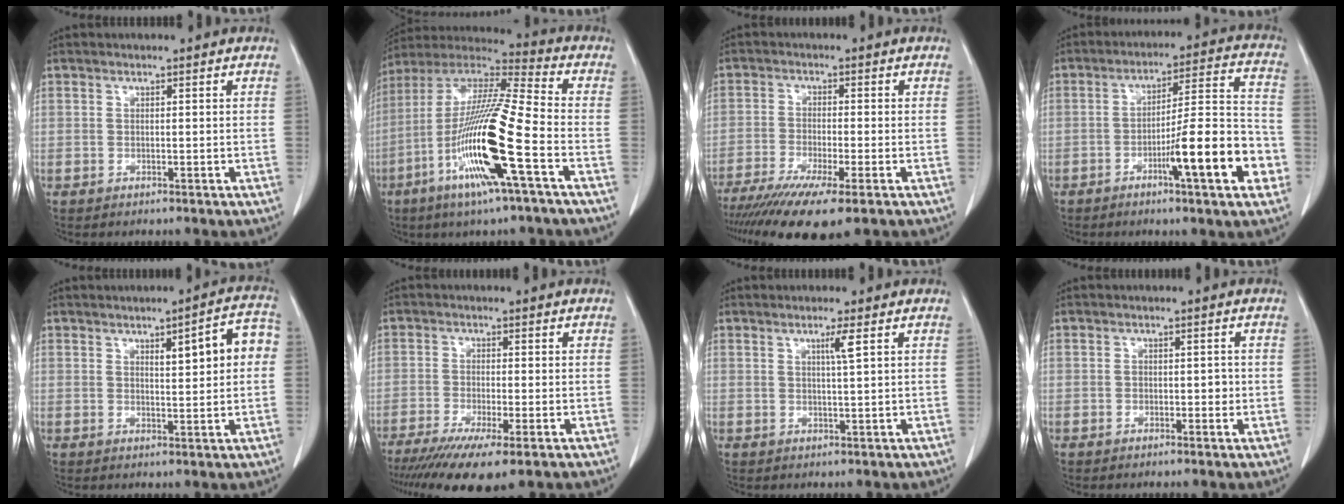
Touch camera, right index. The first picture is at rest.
{"total": 19.4, "force": [-6.7, 0.4, 18.2], "torque": [-0.377, -0.022, -0.133]}
{"total": 11.7, "force": [-8.2, 1.1, 8.3], "torque": [-0.141, -0.026, -0.133]}
{"total": 13.9, "force": [-5.1, 1.1, 12.9], "torque": [-0.188, 0.009, -0.077]}
{"total": 7.3, "force": [1.6, 1.4, 7.0], "torque": [-0.091, 0.019, 0.019]}
{"total": 10.0, "force": [-6.6, 1.1, 7.4], "torque": [-0.117, -0.024, -0.106]}
{"total": 2.2, "force": [0.9, -0.5, 1.9], "torque": [-0.037, -0.004, 0.018]}
{"total": 1.4, "force": [-0.2, 0.9, 1.0], "torque": [-0.011, 0.005, -0.002]}